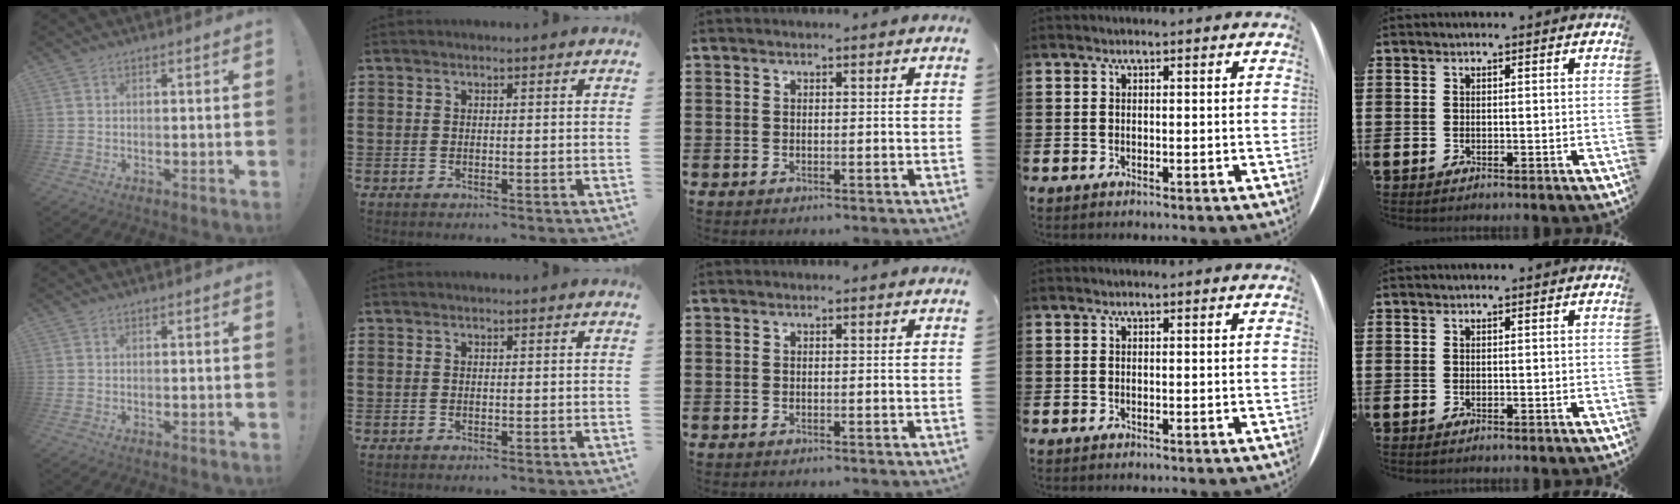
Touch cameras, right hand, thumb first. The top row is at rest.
{}